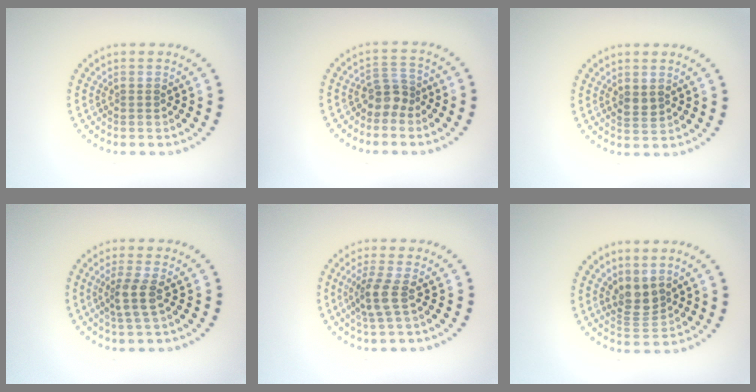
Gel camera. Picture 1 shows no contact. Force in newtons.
{"total": 2.3, "press": 1.8, "slide": 1.5}
{"total": 1.2, "press": 1.2, "slide": 0.3}
{"total": 2.4, "press": 2.0, "slide": 1.4}
{"total": 2.5, "press": 1.9, "slide": 1.7}
{"total": 2.8, "press": 2.2, "slide": 1.7}